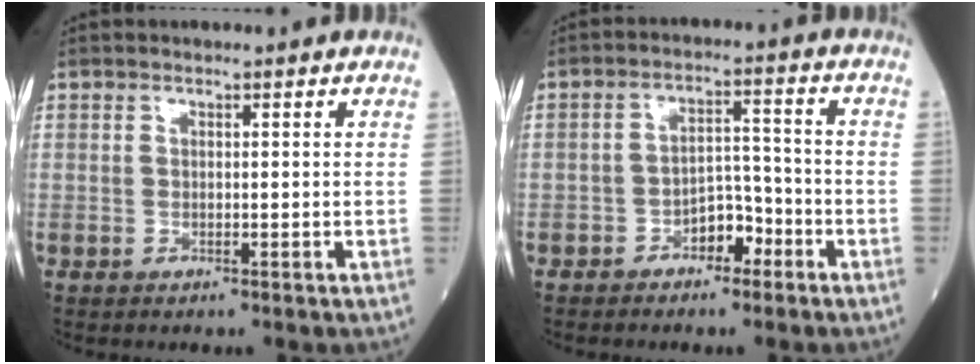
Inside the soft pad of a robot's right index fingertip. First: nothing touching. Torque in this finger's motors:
{"motor_torque": [0.21, -0.07, 0.06, 0.04]}